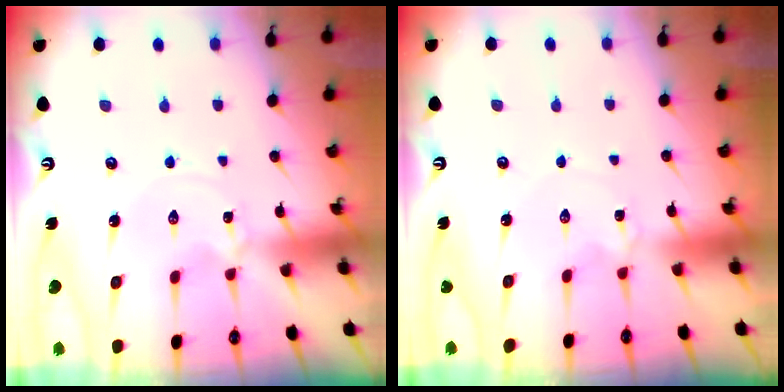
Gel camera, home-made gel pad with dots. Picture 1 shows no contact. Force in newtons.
{"total": 2.9, "press": 2.9, "slide": 0.5}